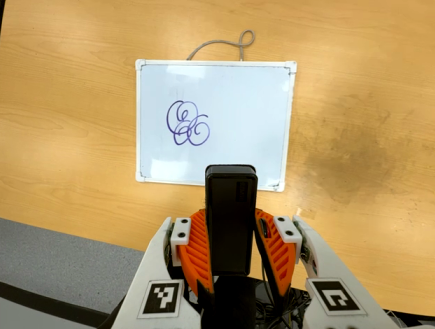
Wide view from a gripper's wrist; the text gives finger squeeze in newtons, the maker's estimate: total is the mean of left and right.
{"total": 3.6, "left": 2.1, "right": 5.1}